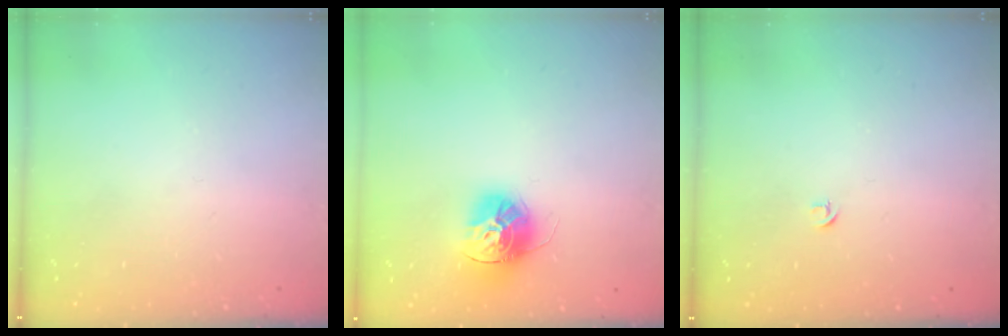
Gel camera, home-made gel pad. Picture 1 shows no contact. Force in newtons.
{"total": 14.9, "press": 14.8, "slide": 1.3}
{"total": 2.7, "press": 2.6, "slide": 0.6}